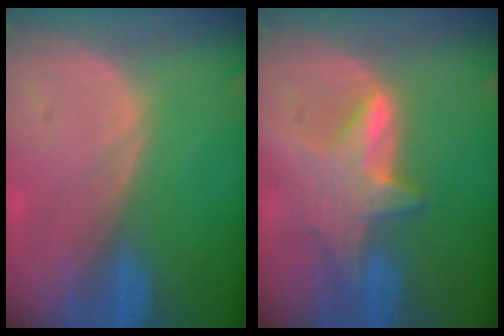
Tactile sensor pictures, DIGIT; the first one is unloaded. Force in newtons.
{"total": 6.2, "press": 6.0, "slide": 1.3}